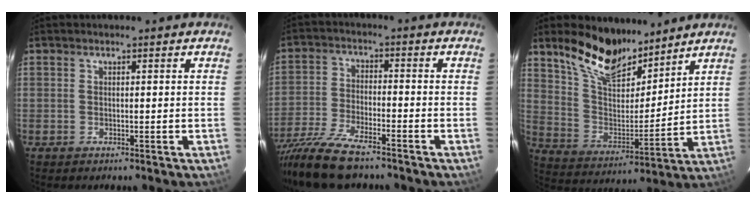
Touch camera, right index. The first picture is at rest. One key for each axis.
{"total": 14.4, "fx": -11.9, "fy": 3.2, "fz": 7.5, "tx": -0.171, "ty": -0.039, "tz": -0.218}
{"total": 15.1, "fx": 11.8, "fy": 5.9, "fz": 7.4, "tx": -0.149, "ty": 0.008, "tz": 0.222}